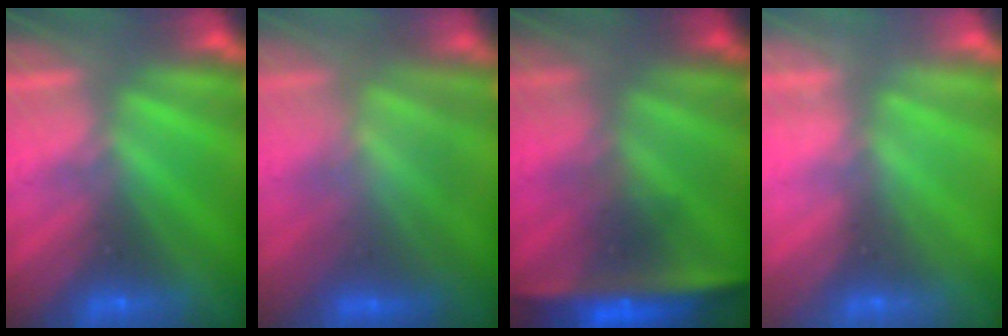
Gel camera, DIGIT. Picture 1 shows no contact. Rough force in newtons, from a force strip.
{"total": 3.5}
{"total": 7.6}
{"total": 2.2}